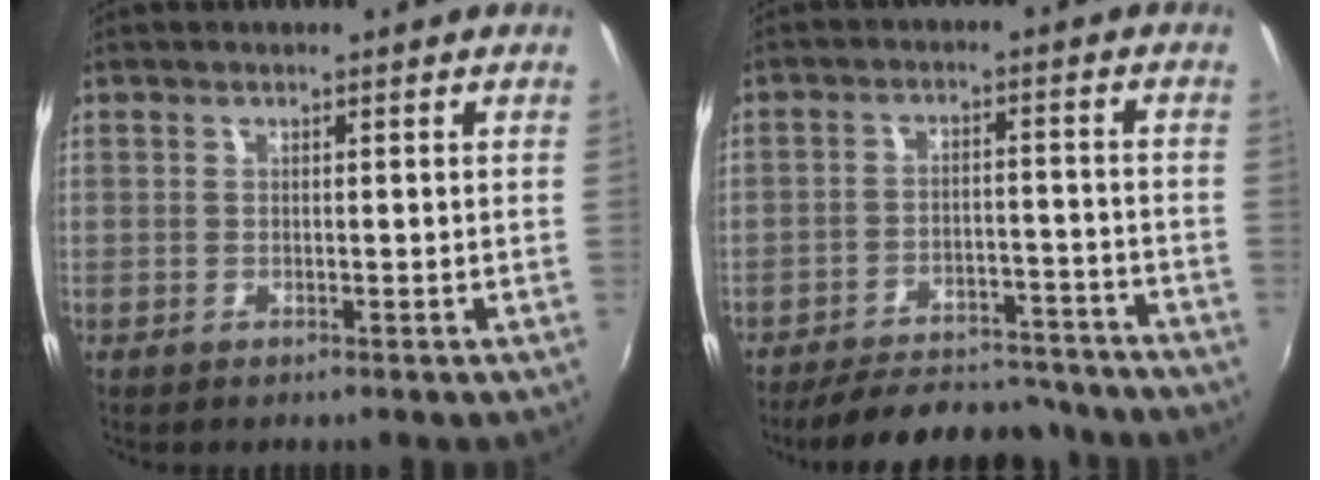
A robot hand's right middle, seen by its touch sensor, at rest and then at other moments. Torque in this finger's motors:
{"motor_torque": [0.97, -1.17, 0.41, 0.10]}